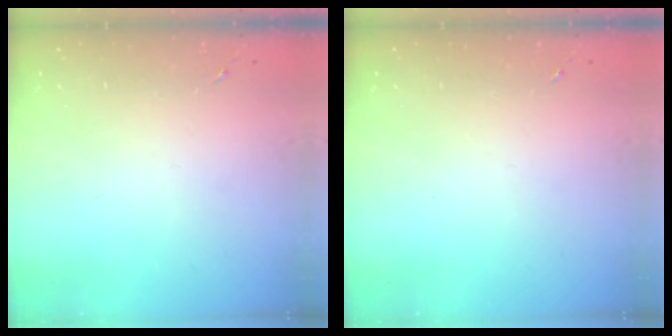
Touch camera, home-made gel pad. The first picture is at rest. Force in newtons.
{"total": 0.0}